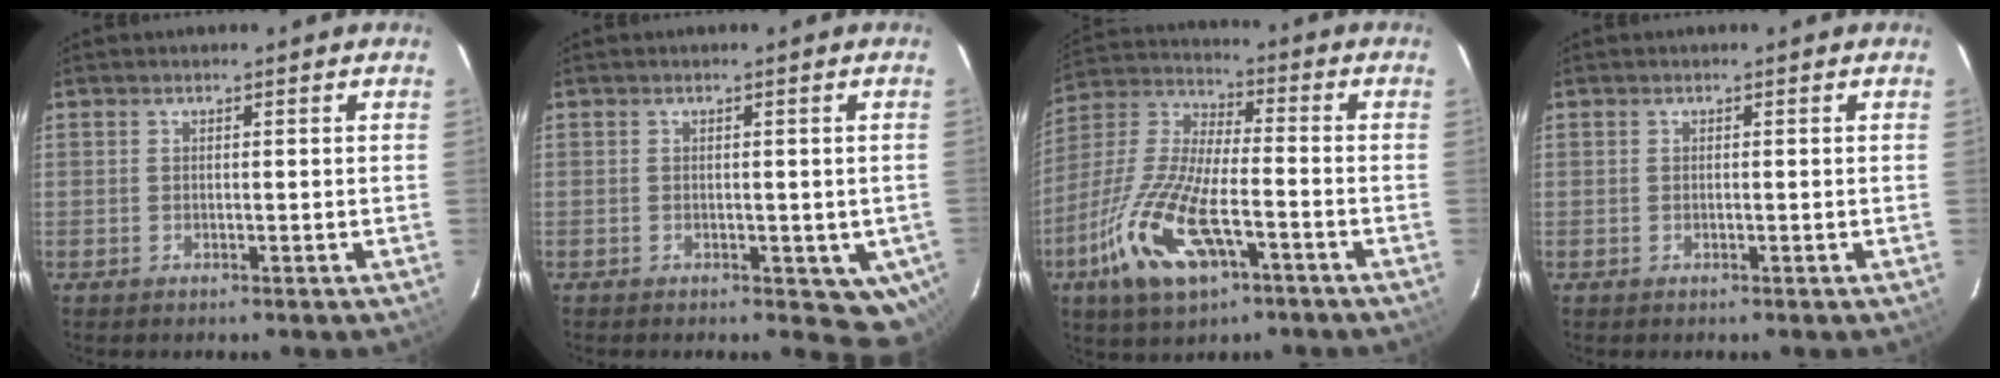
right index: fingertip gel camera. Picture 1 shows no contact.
{"total": 5.4, "force": [-1.5, 3.8, 3.5], "torque": [-0.026, 0.004, -0.013]}
{"total": 17.3, "force": [-8.1, 6.3, 13.9], "torque": [-0.312, -0.023, -0.156]}
{"total": 0.0}